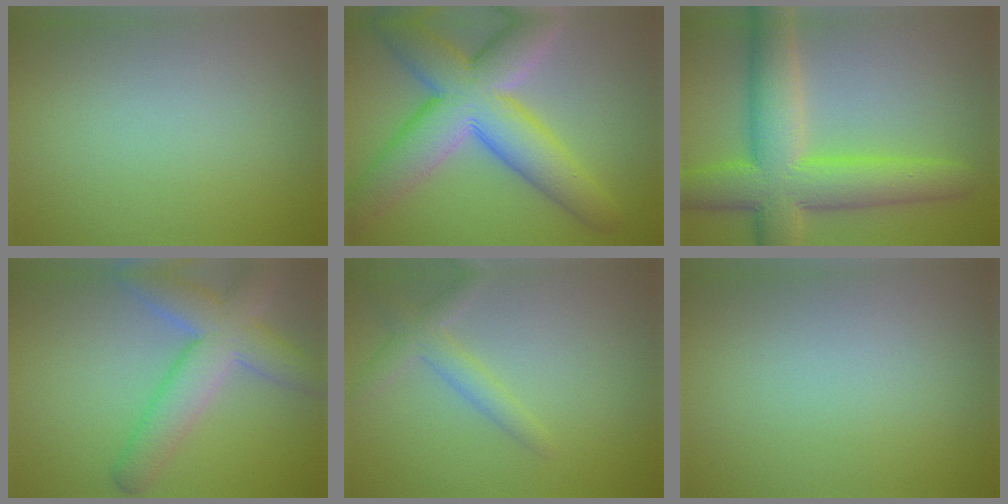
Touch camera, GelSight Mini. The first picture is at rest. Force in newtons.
{"total": 11.2, "press": 11.2, "slide": 0.4}
{"total": 9.8, "press": 9.8, "slide": 0.2}
{"total": 6.9, "press": 6.9, "slide": 0.3}
{"total": 2.3, "press": 2.3, "slide": 0.1}
{"total": 0.0}